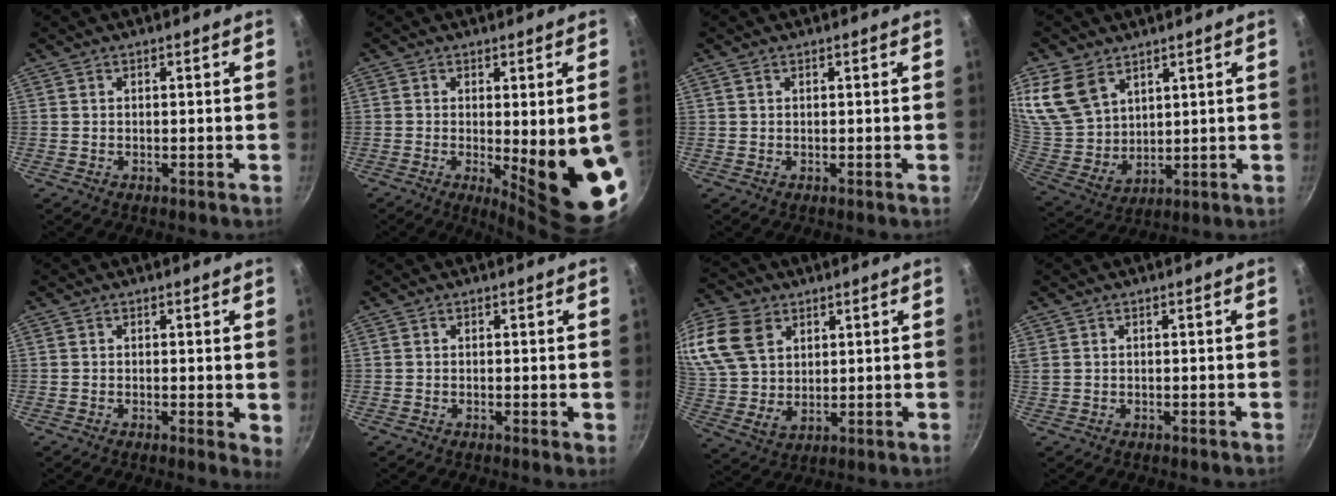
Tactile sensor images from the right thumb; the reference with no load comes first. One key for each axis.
{"total": 14.3, "fx": -2.2, "fy": 2.8, "fz": 13.8, "tx": -0.163, "ty": -0.029, "tz": -0.016}
{"total": 0.6, "fx": 0.3, "fy": 0.4, "fz": 0.3, "tx": -0.005, "ty": 0.003, "tz": 0.006}
{"total": 14.5, "fx": 8.2, "fy": 9.6, "fz": 7.3, "tx": -0.141, "ty": -0.034, "tz": 0.180}
{"total": 2.6, "fx": 0.3, "fy": 1.0, "fz": 2.4, "tx": -0.027, "ty": -0.007, "tz": 0.003}
{"total": 0.8, "fx": 0.0, "fy": 0.1, "fz": 0.8, "tx": -0.011, "ty": -0.003, "tz": -0.003}
{"total": 16.1, "fx": 7.1, "fy": 11.1, "fz": 9.1, "tx": -0.187, "ty": -0.010, "tz": 0.147}
{"total": 1.3, "fx": 0.7, "fy": 0.9, "fz": 0.7, "tx": -0.013, "ty": 0.003, "tz": 0.014}